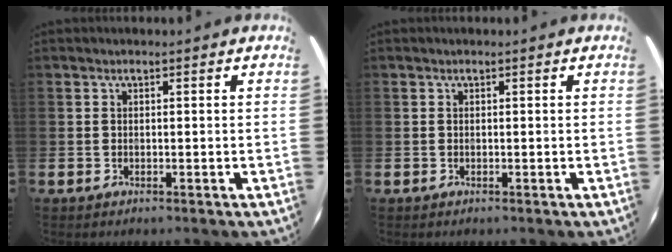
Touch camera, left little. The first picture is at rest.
{"total": 0.0}